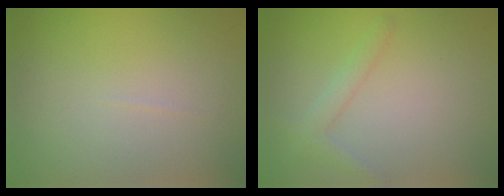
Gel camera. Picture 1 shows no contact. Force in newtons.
{"total": 1.8, "press": 1.7, "slide": 0.1}